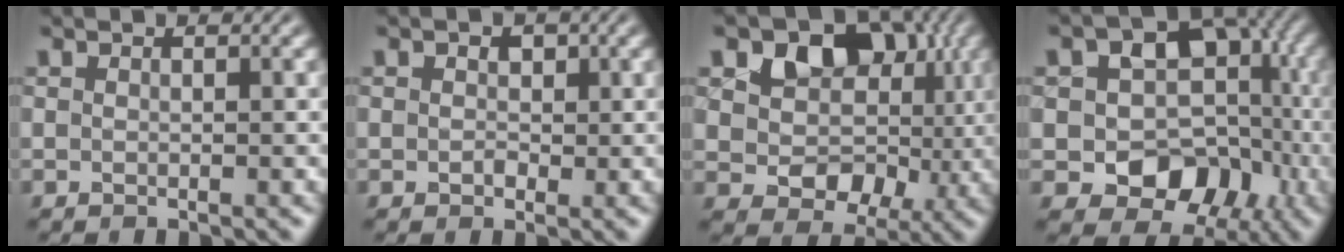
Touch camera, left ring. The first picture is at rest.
{"total": 1.4, "force": [0.2, 1.1, 0.8], "torque": [-0.009, -0.002, -0.001]}
{"total": 9.1, "force": [2.0, 7.3, 5.1], "torque": [-0.067, -0.001, 0.021]}
{"total": 9.6, "force": [-0.4, 7.8, 5.7], "torque": [-0.074, -0.023, -0.015]}